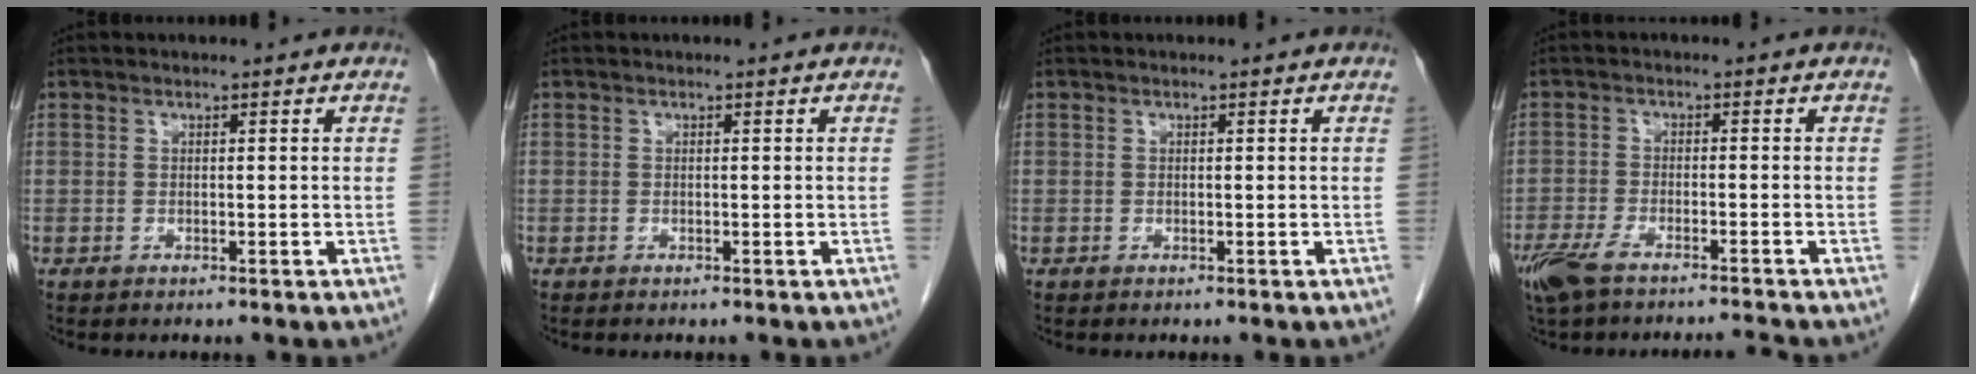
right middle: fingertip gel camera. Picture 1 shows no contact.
{"total": 0.0}
{"total": 0.0}
{"total": 7.3, "force": [-6.2, 0.5, 3.8], "torque": [-0.073, -0.012, -0.110]}